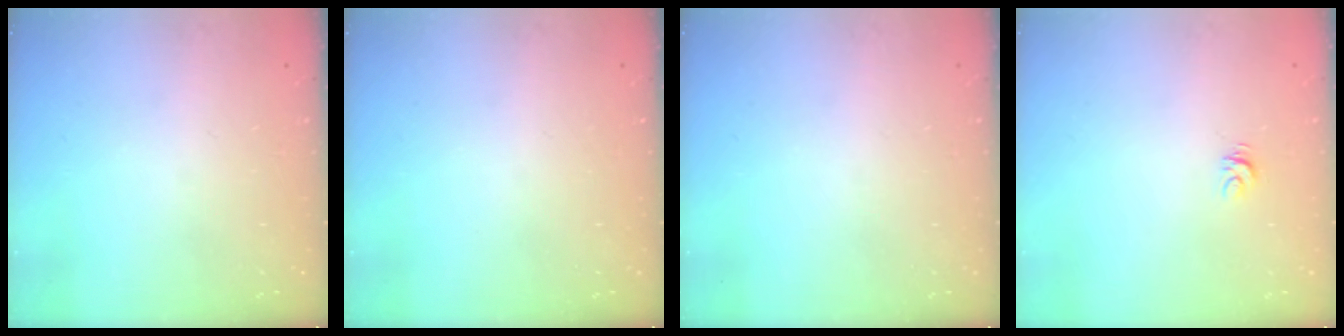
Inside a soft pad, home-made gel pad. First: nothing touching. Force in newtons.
{"total": 0.0}
{"total": 0.0}
{"total": 3.9, "press": 3.9, "slide": 0.2}